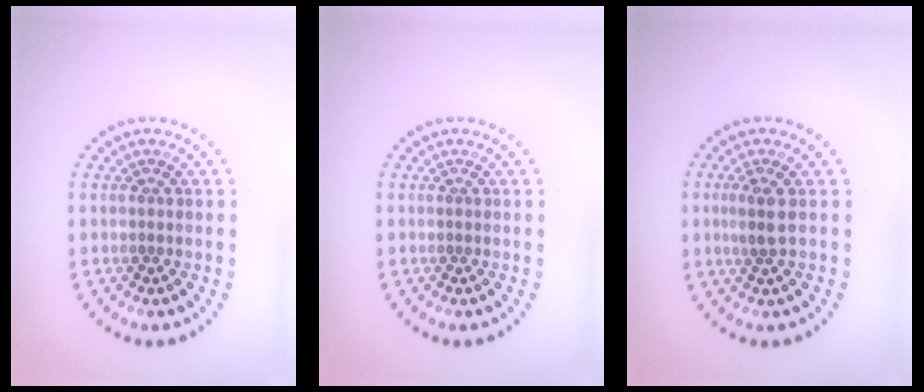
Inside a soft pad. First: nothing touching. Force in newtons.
{"total": 0.0}
{"total": 1.9, "press": 1.6, "slide": 1.0}